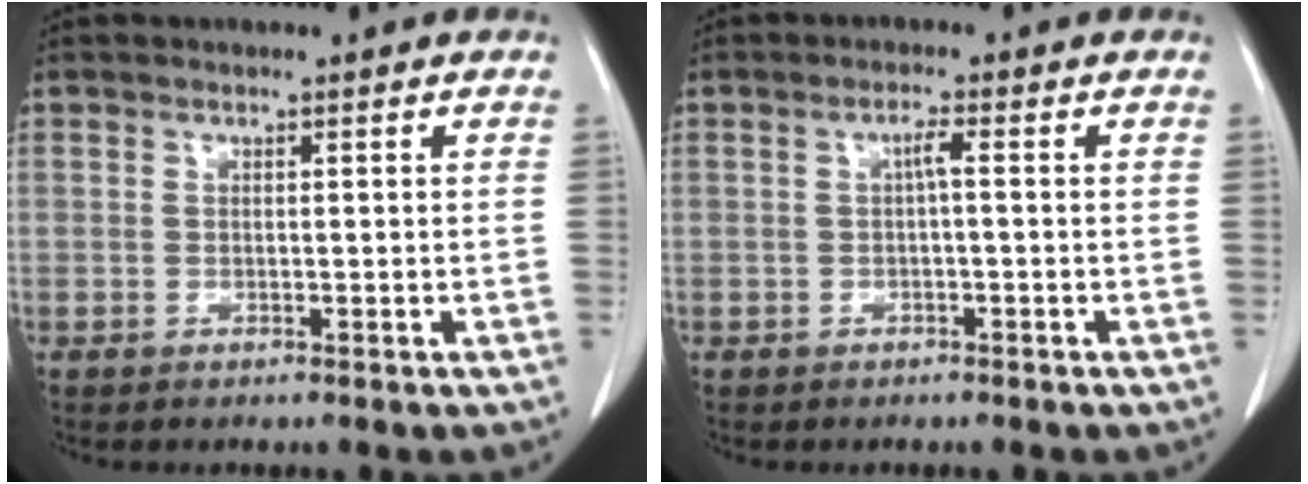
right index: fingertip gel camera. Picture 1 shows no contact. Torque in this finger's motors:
{"motor_torque": [0.21, 0.13, 0.00, 0.01]}